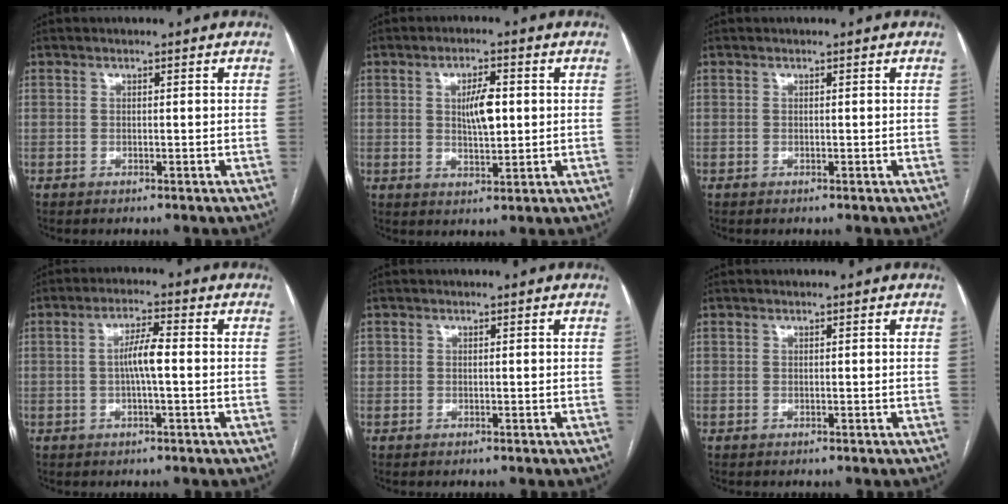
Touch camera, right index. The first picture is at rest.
{"total": 5.5, "force": [0.8, 1.8, 5.1], "torque": [-0.085, 0.004, 0.017]}
{"total": 0.0}
{"total": 4.6, "force": [-0.3, 0.5, 4.6], "torque": [-0.088, 0.010, -0.004]}
{"total": 0.6, "force": [0.1, 0.6, 0.1], "torque": [0.004, 0.005, 0.001]}
{"total": 0.0}